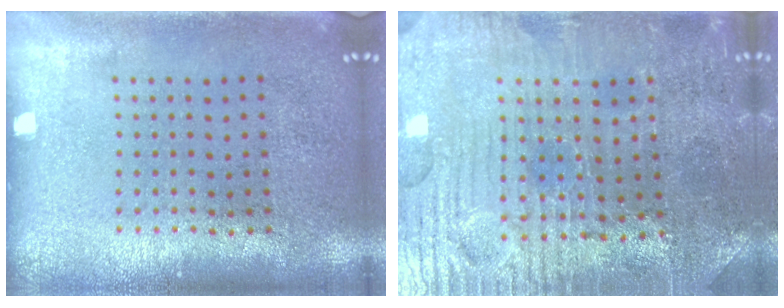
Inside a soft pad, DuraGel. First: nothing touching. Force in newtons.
{"total": 3.7, "press": 3.7, "slide": 0.6}